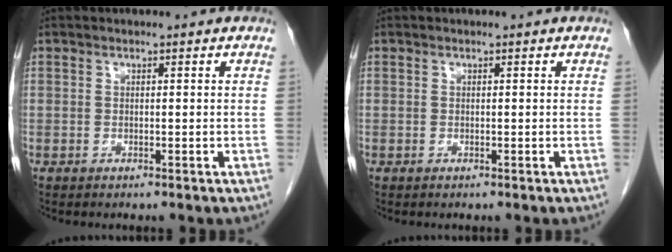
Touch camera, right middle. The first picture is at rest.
{"total": 0.0}